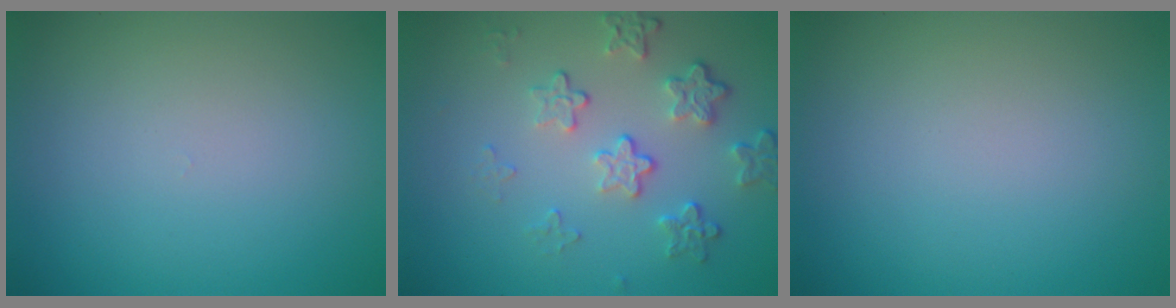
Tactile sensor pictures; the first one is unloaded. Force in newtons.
{"total": 4.2, "press": 3.1, "slide": 2.9}
{"total": 0.0}